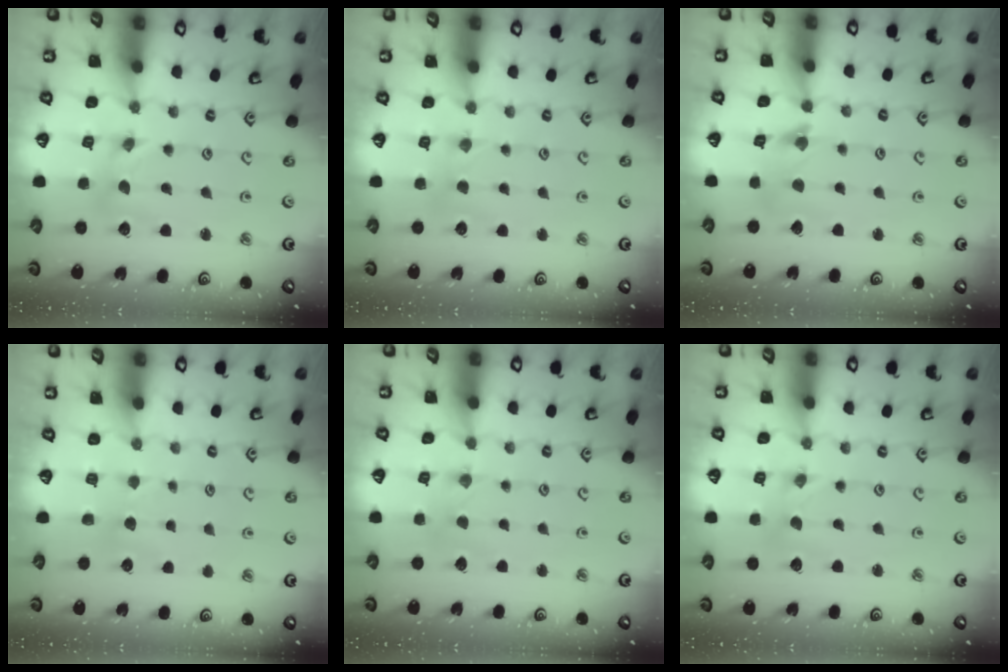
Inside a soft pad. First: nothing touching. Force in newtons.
{"total": 2.8, "press": 2.8, "slide": 0.4}
{"total": 4.2, "press": 4.2, "slide": 0.4}
{"total": 2.9, "press": 2.9, "slide": 0.3}
{"total": 1.8, "press": 1.8, "slide": 0.3}
{"total": 0.0}